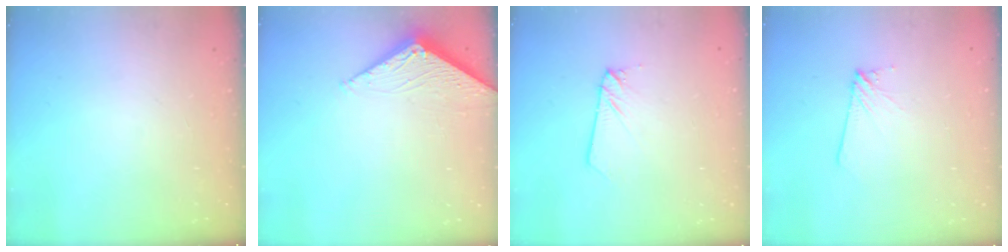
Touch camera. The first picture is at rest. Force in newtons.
{"total": 2.8, "press": 2.8, "slide": 0.3}
{"total": 2.3, "press": 2.3, "slide": 0.1}
{"total": 4.3, "press": 4.2, "slide": 0.6}